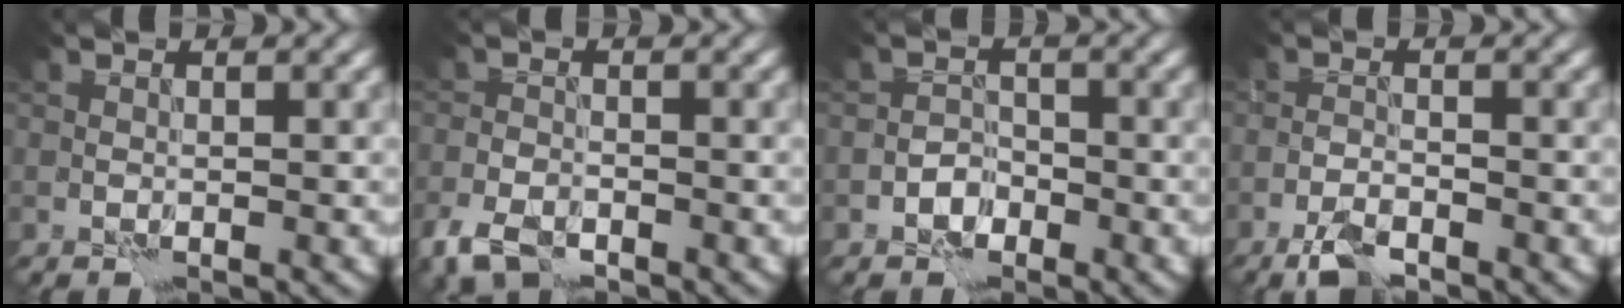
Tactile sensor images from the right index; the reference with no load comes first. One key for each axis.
{"total": 3.7, "fx": -2.5, "fy": 2.0, "fz": 2.0, "tx": -0.042, "ty": -0.006, "tz": -0.056}
{"total": 1.7, "fx": -1.0, "fy": 1.3, "fz": 0.6, "tx": -0.006, "ty": 0.008, "tz": -0.021}
{"total": 3.1, "fx": -2.3, "fy": 1.0, "fz": 1.8, "tx": -0.040, "ty": -0.001, "tz": -0.051}